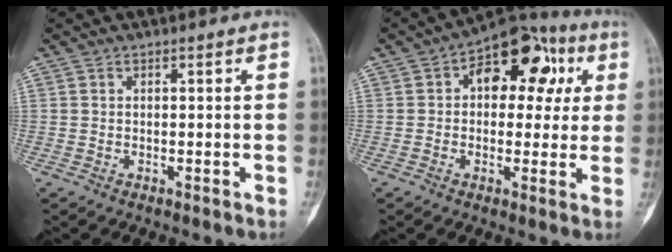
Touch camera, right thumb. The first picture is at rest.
{"total": 14.8, "force": [4.0, 9.2, 10.9], "torque": [-0.088, 0.027, 0.048]}